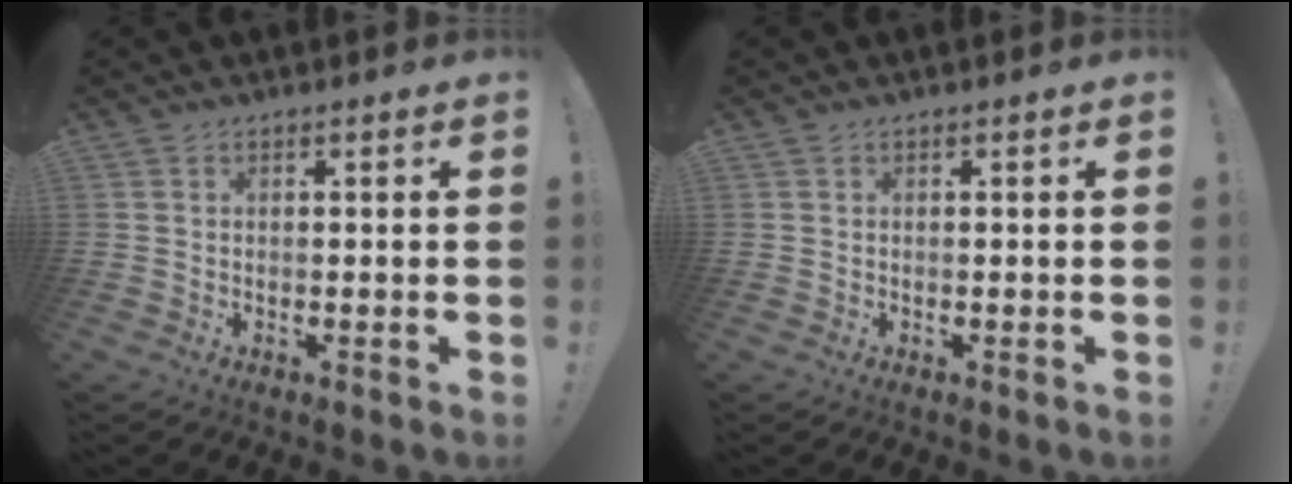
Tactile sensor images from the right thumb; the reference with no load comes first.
{"total": 0.0}